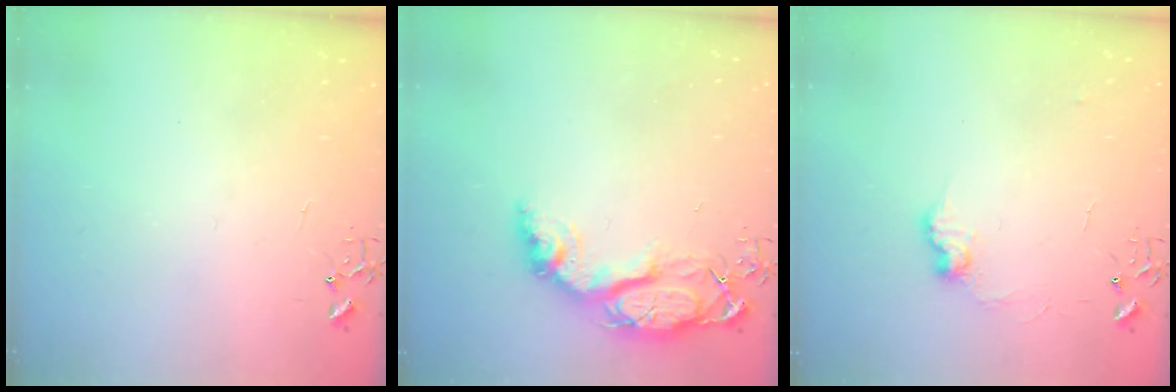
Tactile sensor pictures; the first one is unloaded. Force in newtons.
{"total": 13.9, "press": 13.9, "slide": 1.3}
{"total": 8.6, "press": 8.5, "slide": 0.4}